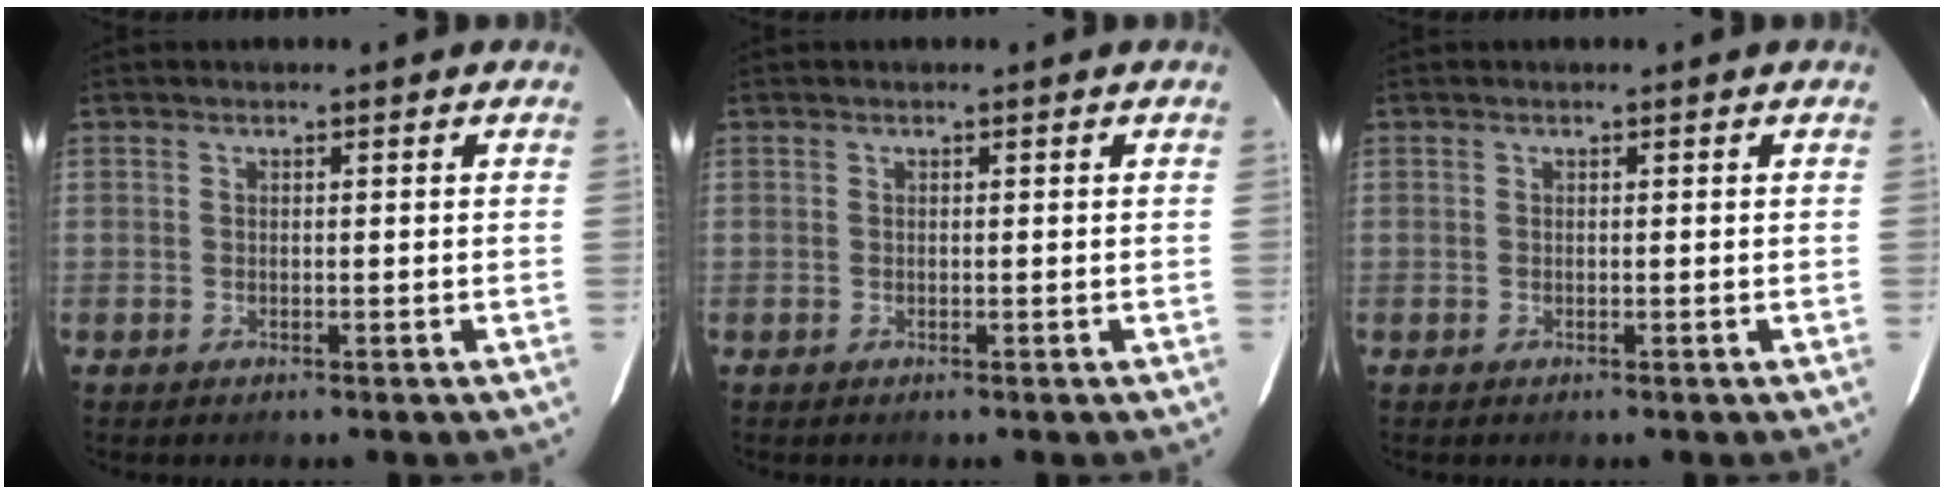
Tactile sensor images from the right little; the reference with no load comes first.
{"total": 0.0}
{"total": 0.0}